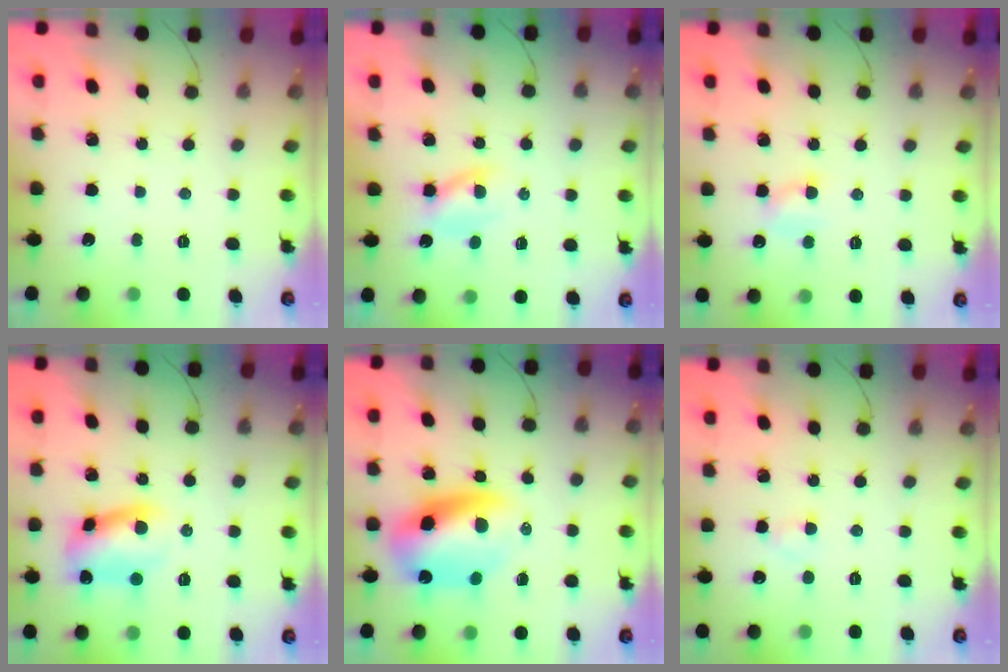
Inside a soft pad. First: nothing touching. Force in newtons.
{"total": 2.6, "press": 2.3, "slide": 1.2}
{"total": 4.8, "press": 4.8, "slide": 0.8}
{"total": 8.7, "press": 8.6, "slide": 0.8}
{"total": 12.9, "press": 12.4, "slide": 3.4}
{"total": 1.8, "press": 1.6, "slide": 0.8}